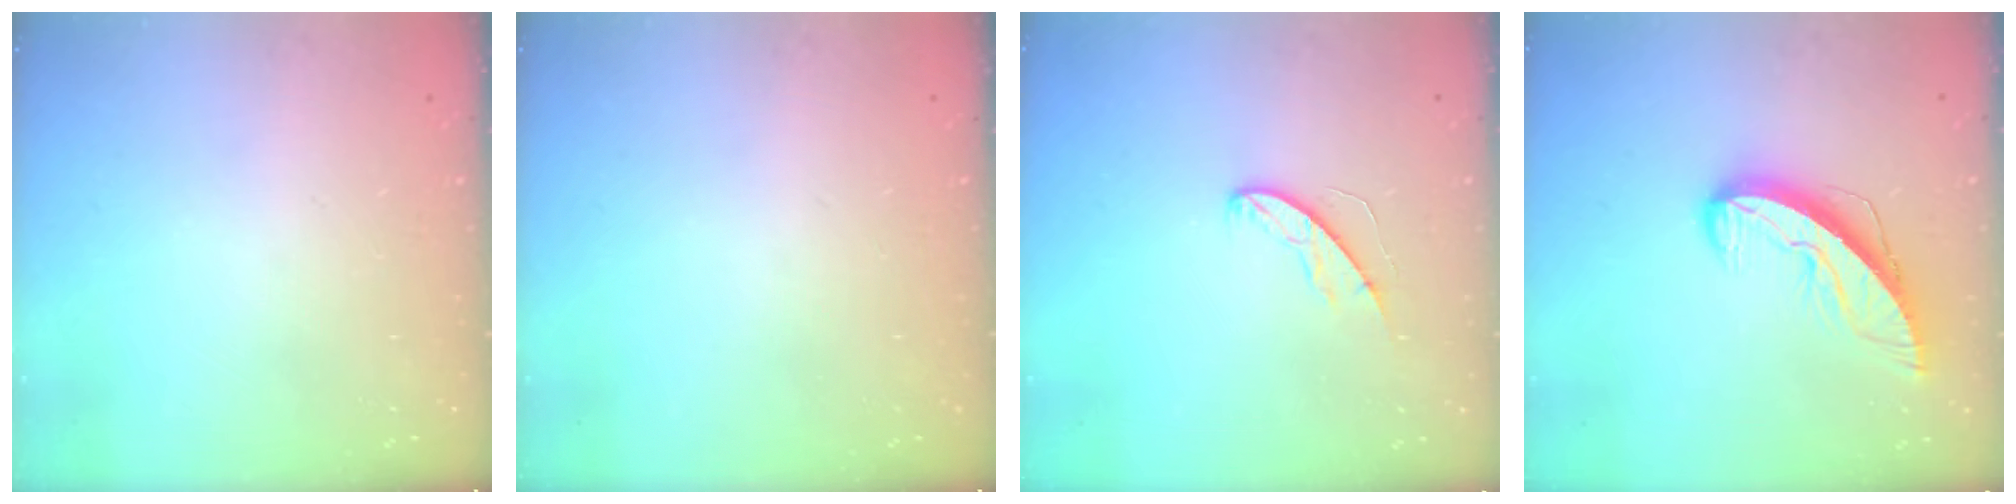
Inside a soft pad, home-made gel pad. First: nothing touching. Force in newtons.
{"total": 0.0}
{"total": 5.8, "press": 5.8, "slide": 0.4}
{"total": 10.0, "press": 9.9, "slide": 1.2}